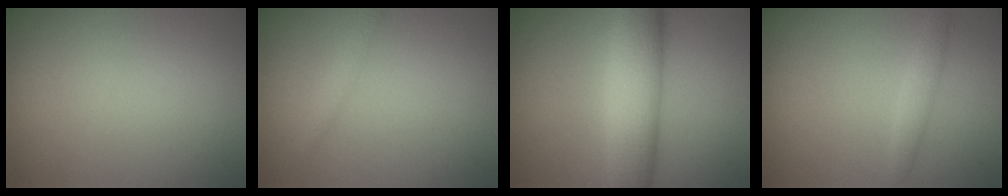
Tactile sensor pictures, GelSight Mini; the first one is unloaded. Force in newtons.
{"total": 1.0, "press": 1.0, "slide": 0.0}
{"total": 6.7, "press": 6.7, "slide": 0.3}
{"total": 1.3, "press": 1.3, "slide": 0.0}